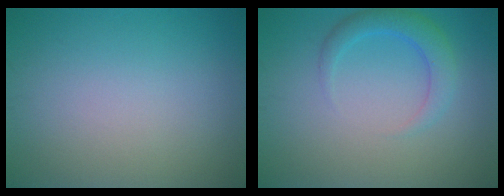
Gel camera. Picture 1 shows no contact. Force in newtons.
{"total": 2.8, "press": 2.8, "slide": 0.2}